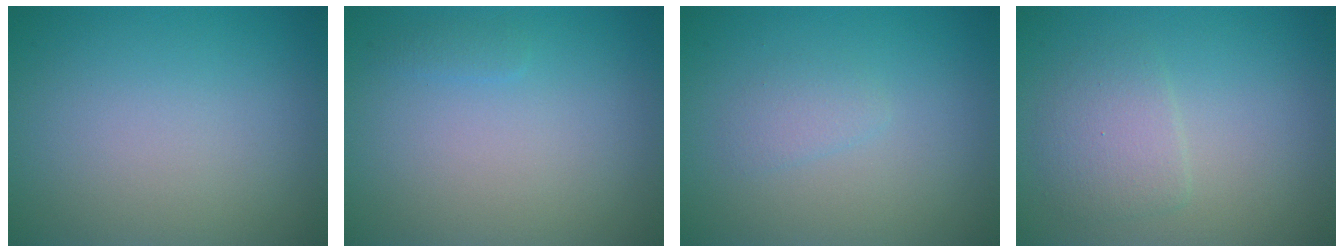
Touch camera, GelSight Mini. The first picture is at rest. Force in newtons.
{"total": 0.6, "press": 0.6, "slide": 0.0}
{"total": 1.1, "press": 1.1, "slide": 0.0}
{"total": 2.4, "press": 2.4, "slide": 0.1}